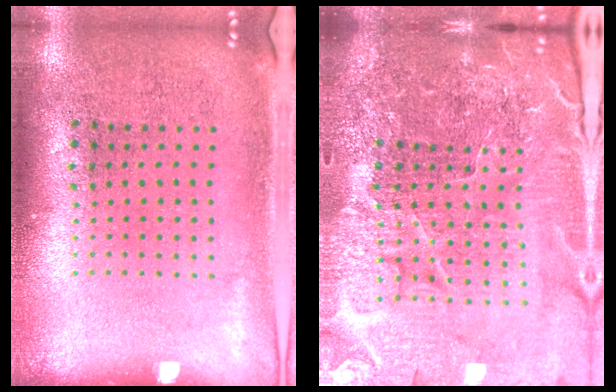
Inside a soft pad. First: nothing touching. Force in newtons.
{"total": 6.5, "press": 5.8, "slide": 3.0}